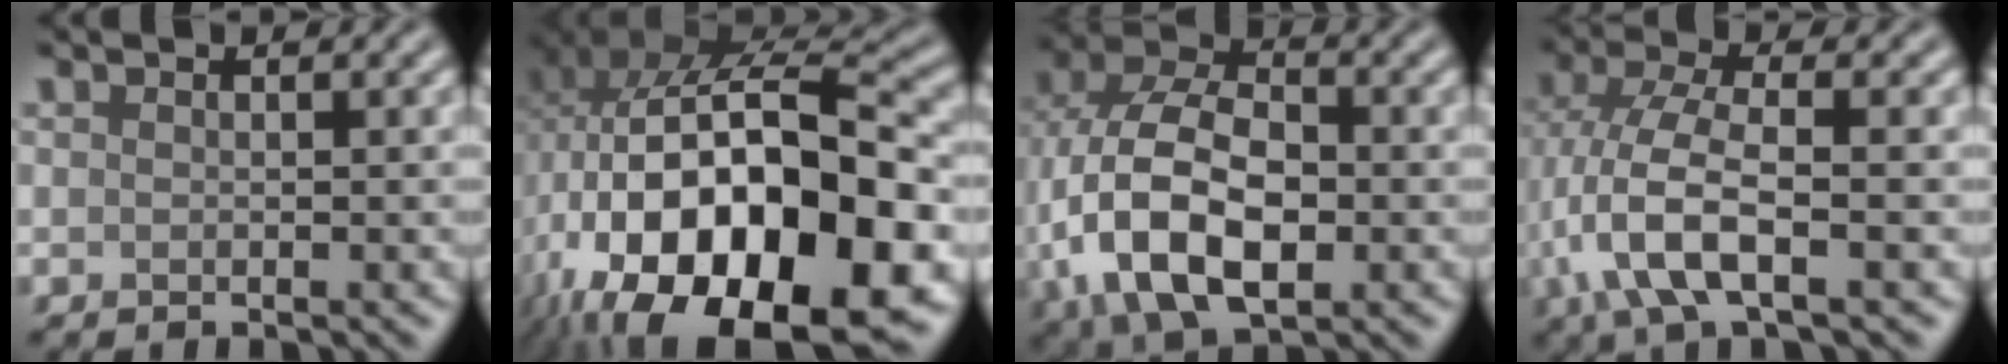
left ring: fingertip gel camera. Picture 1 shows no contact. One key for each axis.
{"total": 20.0, "fx": -5.8, "fy": 10.8, "fz": 15.9, "tx": -0.278, "ty": -0.039, "tz": -0.069}
{"total": 12.2, "fx": -2.6, "fy": 7.4, "fz": 9.3, "tx": -0.204, "ty": -0.009, "tz": -0.058}
{"total": 7.0, "fx": -1.9, "fy": 2.7, "fz": 6.2, "tx": -0.141, "ty": 0.006, "tz": -0.047}